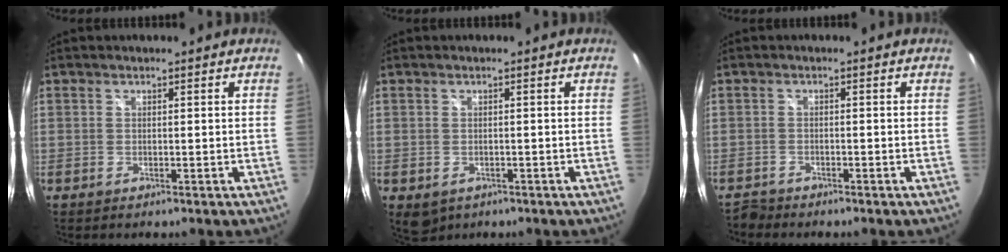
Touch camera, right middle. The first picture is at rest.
{"total": 4.2, "force": [-1.6, 3.1, 2.3], "torque": [-0.043, -0.016, -0.017]}
{"total": 2.2, "force": [-2.2, 0.6, -0.2], "torque": [-0.004, -0.006, -0.045]}